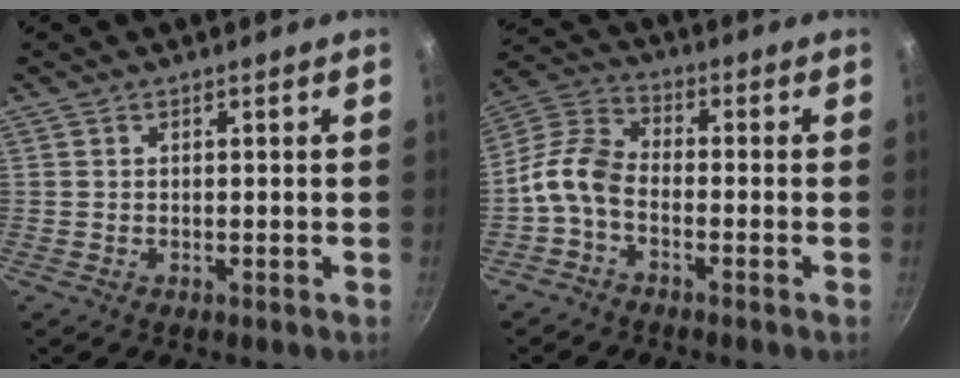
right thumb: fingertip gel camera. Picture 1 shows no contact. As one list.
[{"total": 7.8, "force": [-3.1, 4.6, 5.4], "torque": [-0.114, 0.041, -0.078]}]